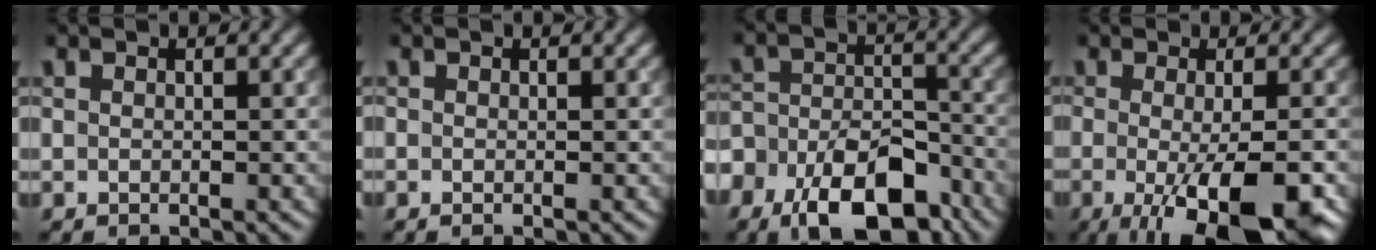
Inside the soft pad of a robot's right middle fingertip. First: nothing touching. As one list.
[{"total": 0.0}, {"total": 10.1, "force": [-6.6, 5.1, 5.7], "torque": [-0.091, -0.011, -0.104]}, {"total": 9.9, "force": [-3.5, 2.9, 8.8], "torque": [-0.125, -0.016, -0.043]}]